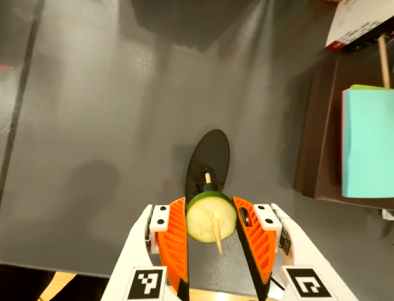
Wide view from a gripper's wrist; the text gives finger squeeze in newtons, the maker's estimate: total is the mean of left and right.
{"total": 8.9, "left": 8.7, "right": 9.2}